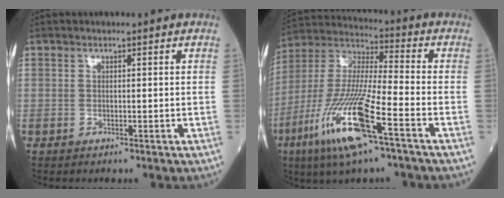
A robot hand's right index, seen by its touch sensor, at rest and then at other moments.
{"total": 16.8, "force": [-8.1, 1.8, 14.7], "torque": [-0.314, -0.028, -0.153]}